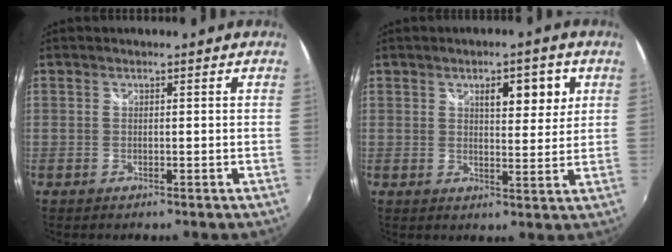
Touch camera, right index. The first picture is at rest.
{"total": 6.6, "force": [2.8, 2.4, 5.5], "torque": [-0.075, 0.010, 0.042]}